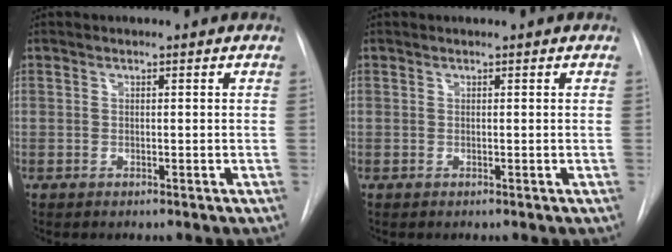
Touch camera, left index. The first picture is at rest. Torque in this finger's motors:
{"motor_torque": [-0.01, 0.01, 0.00, 0.00]}